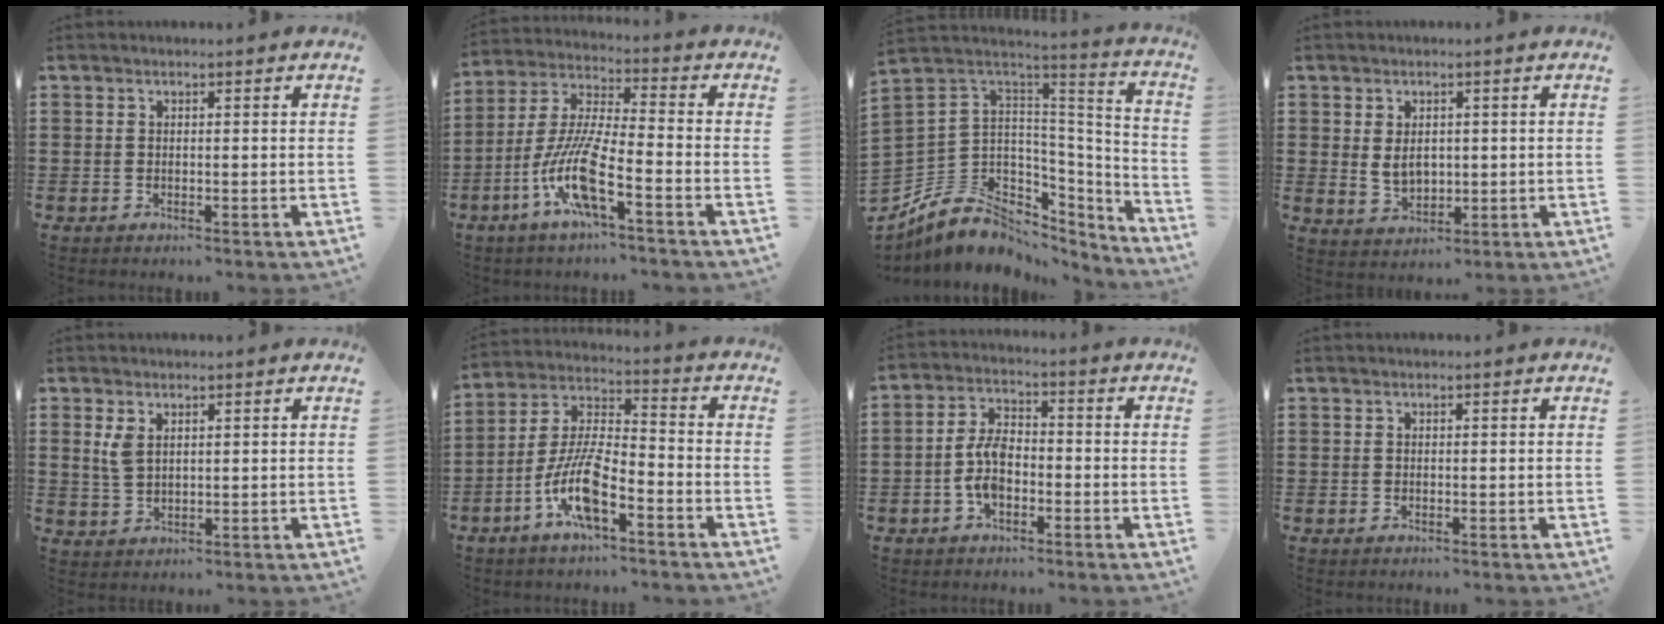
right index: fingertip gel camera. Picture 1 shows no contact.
{"total": 10.5, "force": [-5.3, 1.3, 9.0], "torque": [-0.212, -0.019, -0.107]}
{"total": 8.8, "force": [-3.2, 7.7, 3.1], "torque": [-0.103, -0.018, -0.054]}
{"total": 3.6, "force": [0.5, 2.6, 2.5], "torque": [-0.037, 0.003, 0.004]}
{"total": 3.0, "force": [1.4, 1.6, 2.0], "torque": [-0.045, 0.006, 0.026]}
{"total": 10.5, "force": [-5.2, 3.2, 8.5], "torque": [-0.200, -0.008, -0.100]}
{"total": 6.3, "force": [-1.8, 3.4, 4.9], "torque": [-0.116, 0.000, -0.038]}
{"total": 0.0}